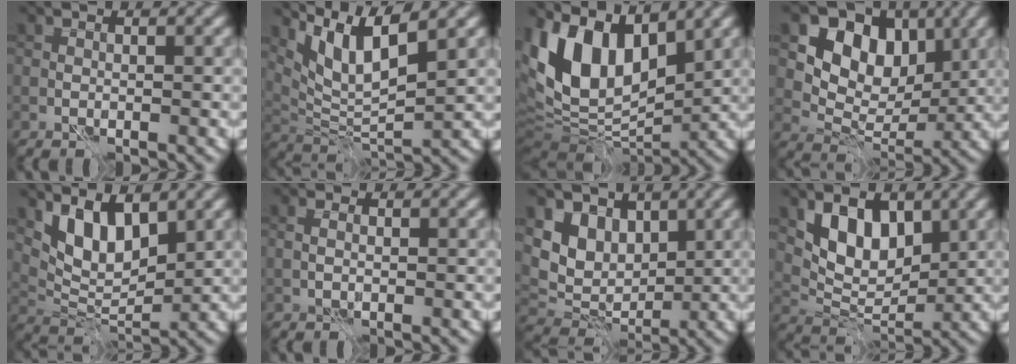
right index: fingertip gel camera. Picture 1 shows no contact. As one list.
[{"total": 7.1, "force": [4.5, 1.9, 5.2], "torque": [-0.105, -0.006, 0.087]}, {"total": 10.2, "force": [3.9, 5.9, 7.3], "torque": [-0.152, -0.001, 0.069]}, {"total": 9.3, "force": [4.1, 6.6, 5.1], "torque": [-0.090, 0.001, 0.055]}, {"total": 5.9, "force": [3.1, 3.0, 4.1], "torque": [-0.079, -0.014, 0.059]}, {"total": 1.3, "force": [0.2, 0.8, 0.9], "torque": [-0.015, -0.001, -0.001]}, {"total": 6.8, "force": [3.1, 5.0, 3.5], "torque": [-0.071, -0.001, 0.051]}, {"total": 5.9, "force": [2.7, 3.7, 3.8], "torque": [-0.070, -0.013, 0.047]}]